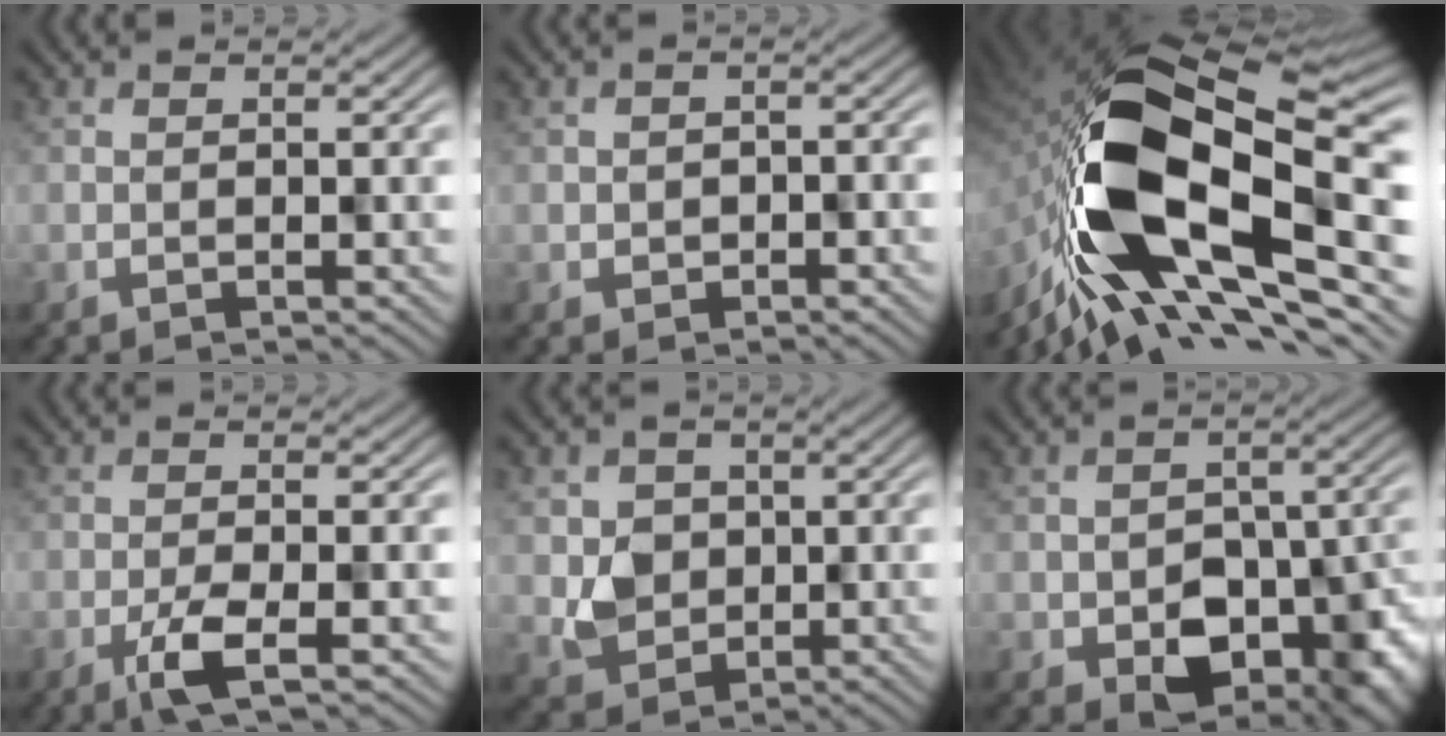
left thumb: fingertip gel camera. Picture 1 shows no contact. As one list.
[{"total": 1.9, "force": [-0.5, 1.8, 0.0], "torque": [0.008, -0.007, -0.009]}, {"total": 18.0, "force": [-4.6, 10.1, 14.2], "torque": [-0.263, -0.009, -0.082]}, {"total": 3.5, "force": [-1.7, 1.0, 2.8], "torque": [-0.057, -0.001, -0.032]}, {"total": 4.0, "force": [1.2, 3.8, -0.3], "torque": [-0.004, -0.014, 0.018]}, {"total": 10.2, "force": [-3.8, 7.2, 6.1], "torque": [-0.081, -0.037, -0.048]}]